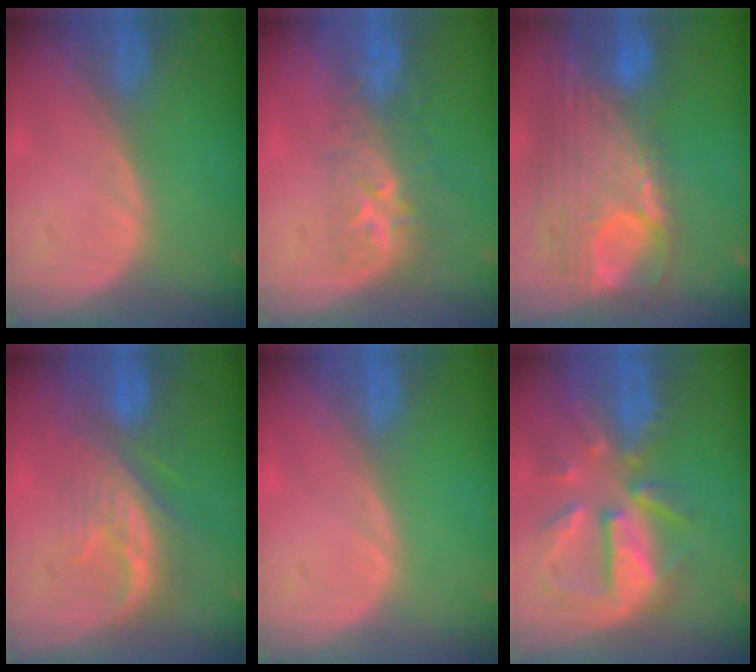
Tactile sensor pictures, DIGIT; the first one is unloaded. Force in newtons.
{"total": 8.7, "press": 7.1, "slide": 5.0}
{"total": 12.6, "press": 10.7, "slide": 6.6}
{"total": 8.0, "press": 7.4, "slide": 3.1}
{"total": 0.0}
{"total": 10.8, "press": 9.6, "slide": 4.9}